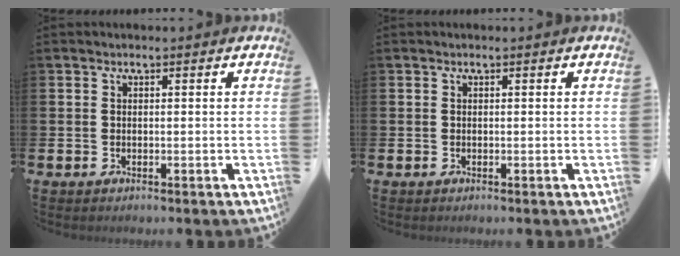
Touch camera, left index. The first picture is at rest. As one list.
[{"total": 0.0}]